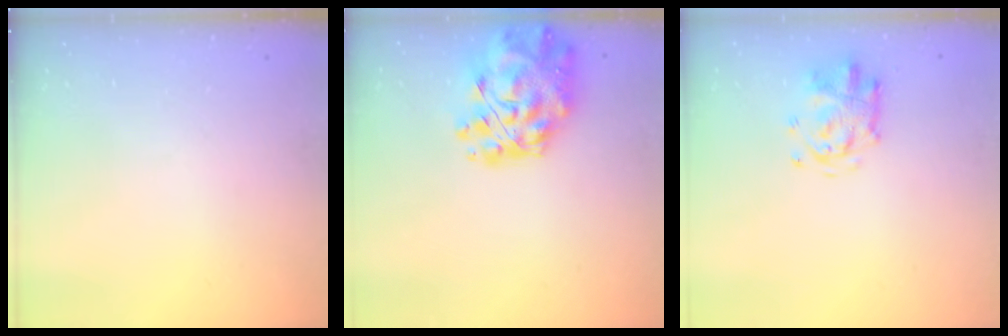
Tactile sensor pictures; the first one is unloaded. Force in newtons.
{"total": 18.5, "press": 17.5, "slide": 6.1}
{"total": 3.8, "press": 3.8, "slide": 0.5}